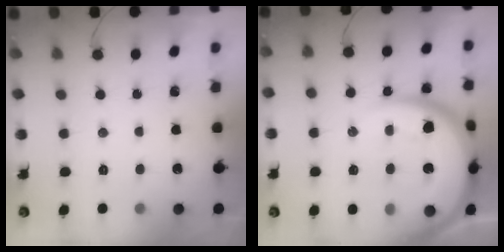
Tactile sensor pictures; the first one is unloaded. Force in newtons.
{"total": 23.7, "press": 23.6, "slide": 2.7}